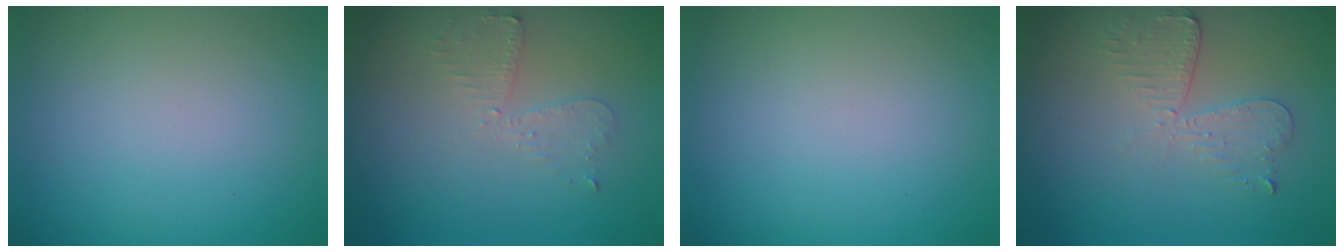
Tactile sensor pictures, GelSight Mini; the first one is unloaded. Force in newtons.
{"total": 2.2, "press": 2.2, "slide": 0.5}
{"total": 0.0}
{"total": 2.9, "press": 2.5, "slide": 1.5}